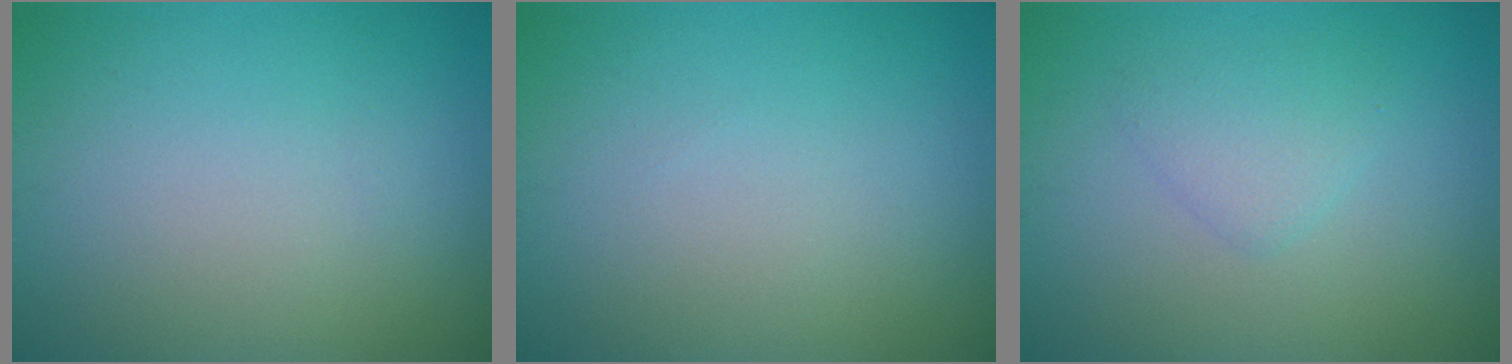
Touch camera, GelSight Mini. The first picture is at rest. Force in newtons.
{"total": 0.0}
{"total": 1.9, "press": 1.8, "slide": 0.1}